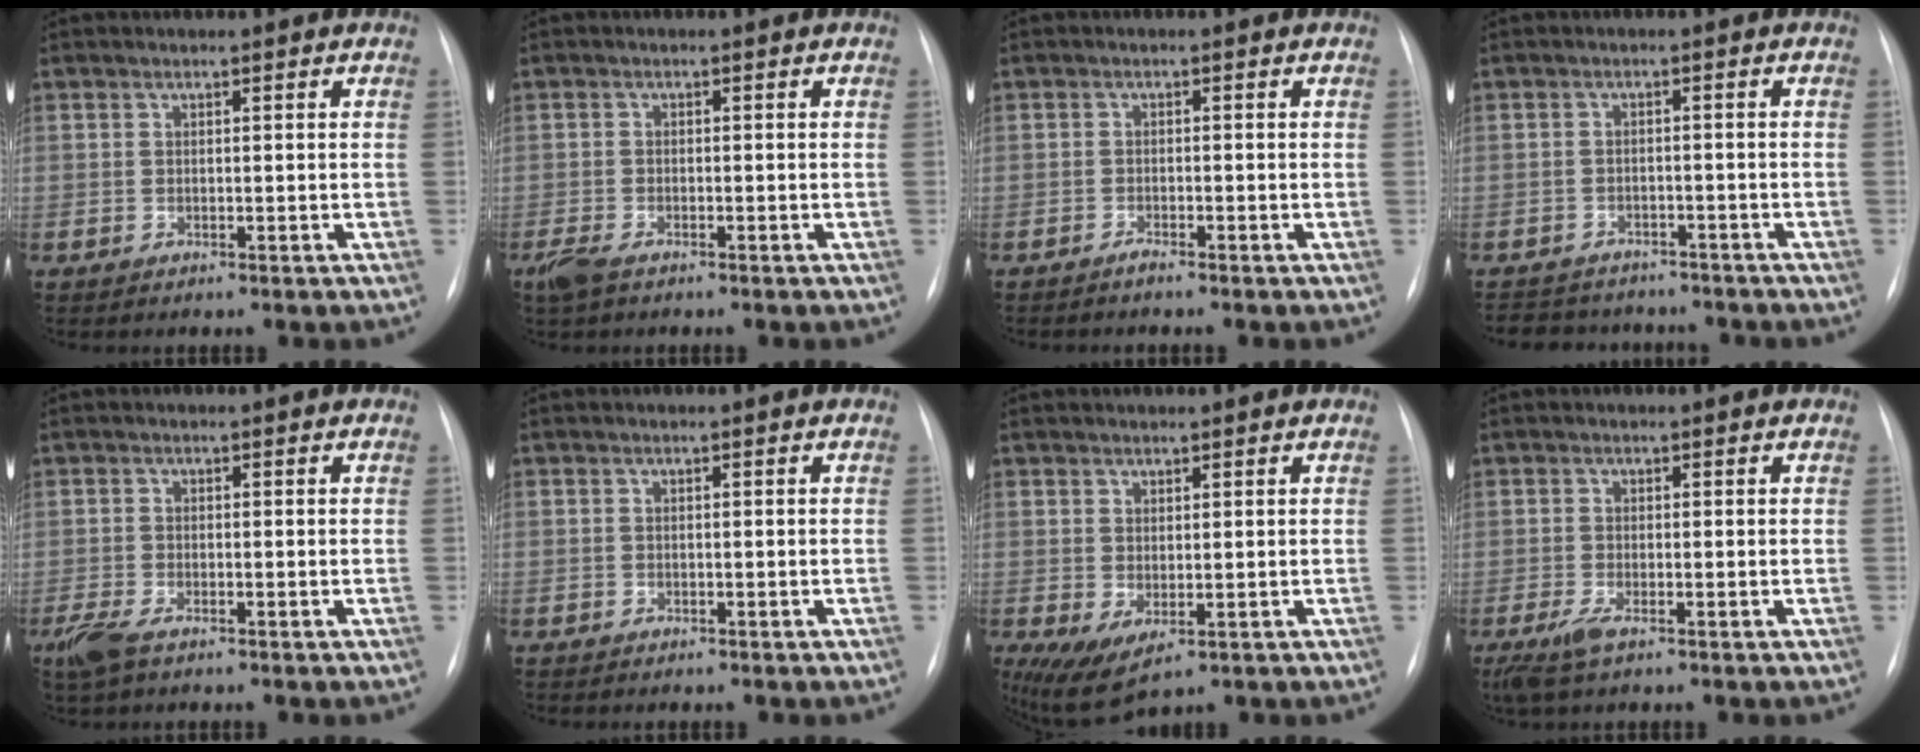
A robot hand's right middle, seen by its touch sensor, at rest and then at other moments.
{"total": 3.1, "force": [-2.2, 1.1, 1.9], "torque": [-0.047, -0.008, -0.038]}
{"total": 0.8, "force": [-0.7, -0.1, 0.2], "torque": [-0.003, -0.002, -0.009]}
{"total": 11.1, "force": [-9.8, 4.5, 2.9], "torque": [-0.059, 0.010, -0.120]}
{"total": 3.9, "force": [-2.6, 1.2, 2.6], "torque": [-0.063, -0.010, -0.046]}
{"total": 0.6, "force": [-0.5, 0.3, 0.2], "torque": [-0.007, 0.000, -0.006]}
{"total": 4.8, "force": [-0.8, 1.9, 4.3], "torque": [-0.077, -0.014, 0.006]}
{"total": 3.0, "force": [-1.8, 0.6, 2.4], "torque": [-0.059, -0.010, -0.035]}